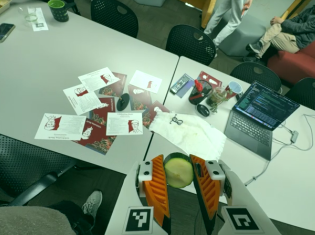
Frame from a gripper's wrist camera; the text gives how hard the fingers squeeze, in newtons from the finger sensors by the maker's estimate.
{"total": 12.0, "left": 11.8, "right": 12.2}